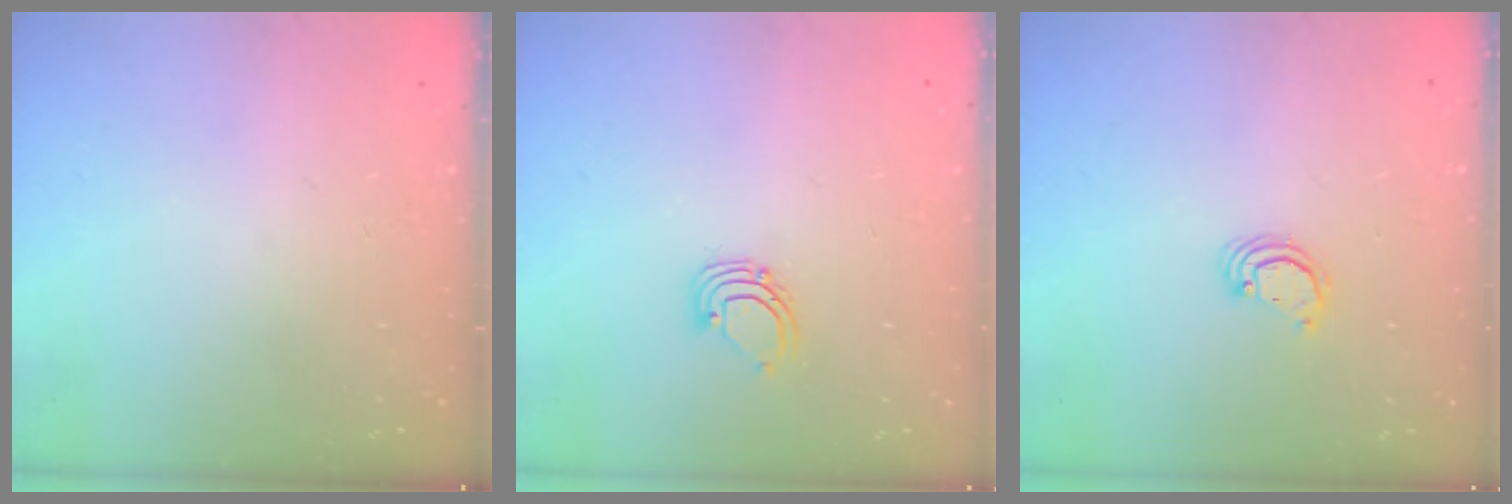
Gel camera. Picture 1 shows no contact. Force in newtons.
{"total": 2.6, "press": 2.6, "slide": 0.2}
{"total": 2.6, "press": 2.6, "slide": 0.2}